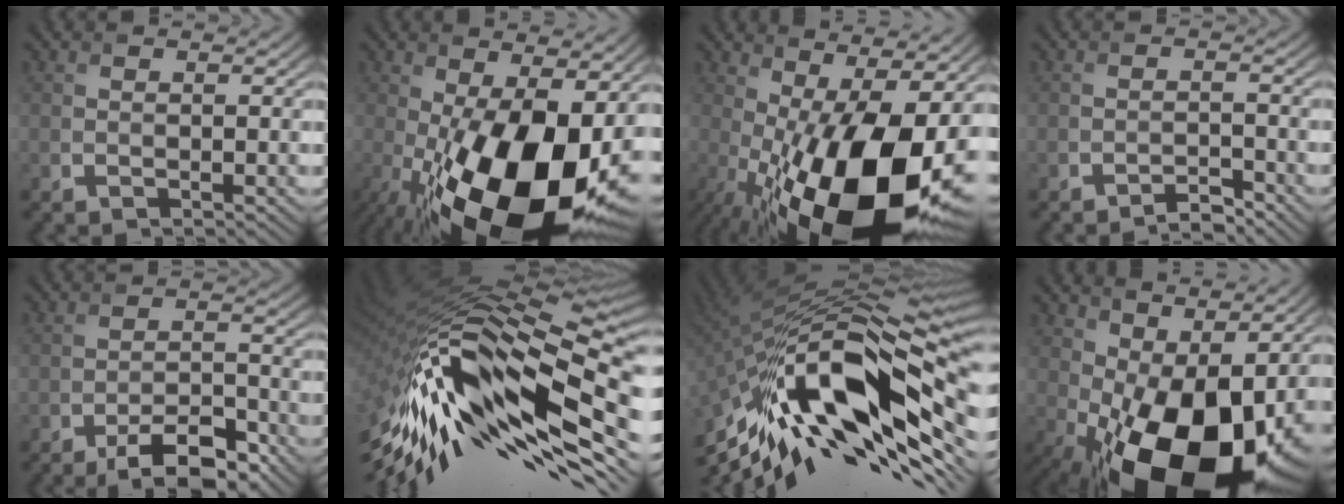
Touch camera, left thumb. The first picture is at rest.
{"total": 21.0, "force": [-4.8, 9.9, 17.9], "torque": [-0.315, -0.033, -0.063]}
{"total": 21.4, "force": [-4.3, 8.7, 19.0], "torque": [-0.307, -0.012, -0.066]}
{"total": 2.0, "force": [-1.8, 0.3, 0.8], "torque": [-0.010, 0.004, -0.036]}
{"total": 7.5, "force": [-5.2, 2.5, 4.7], "torque": [-0.071, 0.002, -0.088]}
{"total": 19.1, "force": [-7.1, 7.2, 16.2], "torque": [-0.324, -0.024, -0.132]}
{"total": 20.0, "force": [-6.1, 6.6, 17.9], "torque": [-0.340, -0.005, -0.125]}
{"total": 18.9, "force": [-2.1, 9.7, 16.2], "torque": [-0.264, -0.023, -0.019]}